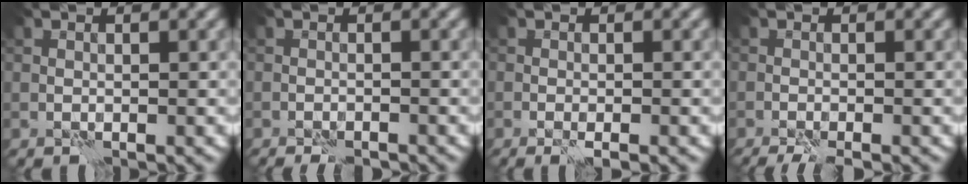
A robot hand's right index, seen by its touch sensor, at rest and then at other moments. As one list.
[{"total": 2.5, "force": [-2.3, 0.5, 0.8], "torque": [-0.016, 0.003, -0.031]}, {"total": 2.3, "force": [-1.2, 0.5, 1.8], "torque": [-0.025, 0.000, -0.020]}, {"total": 3.1, "force": [-2.4, 0.6, 1.8], "torque": [-0.027, -0.002, -0.041]}]